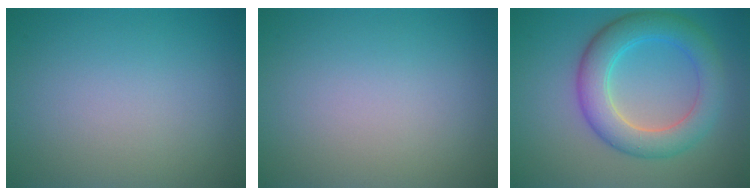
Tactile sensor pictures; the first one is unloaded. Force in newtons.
{"total": 0.0}
{"total": 5.9, "press": 5.9, "slide": 0.1}